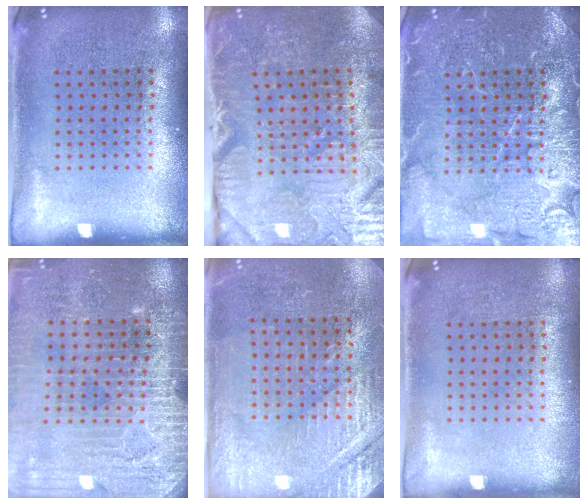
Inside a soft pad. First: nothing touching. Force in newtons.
{"total": 3.8, "press": 3.8, "slide": 0.5}
{"total": 7.1, "press": 7.0, "slide": 1.0}
{"total": 3.2, "press": 3.2, "slide": 0.3}
{"total": 2.9, "press": 2.9, "slide": 0.2}
{"total": 0.0}